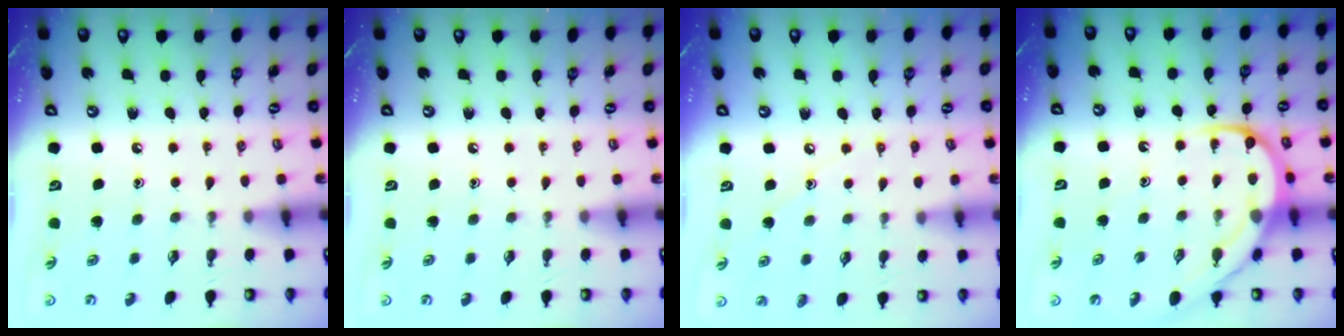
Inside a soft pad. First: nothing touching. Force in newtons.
{"total": 0.0}
{"total": 4.3, "press": 4.3, "slide": 0.5}
{"total": 10.9, "press": 10.9, "slide": 1.2}